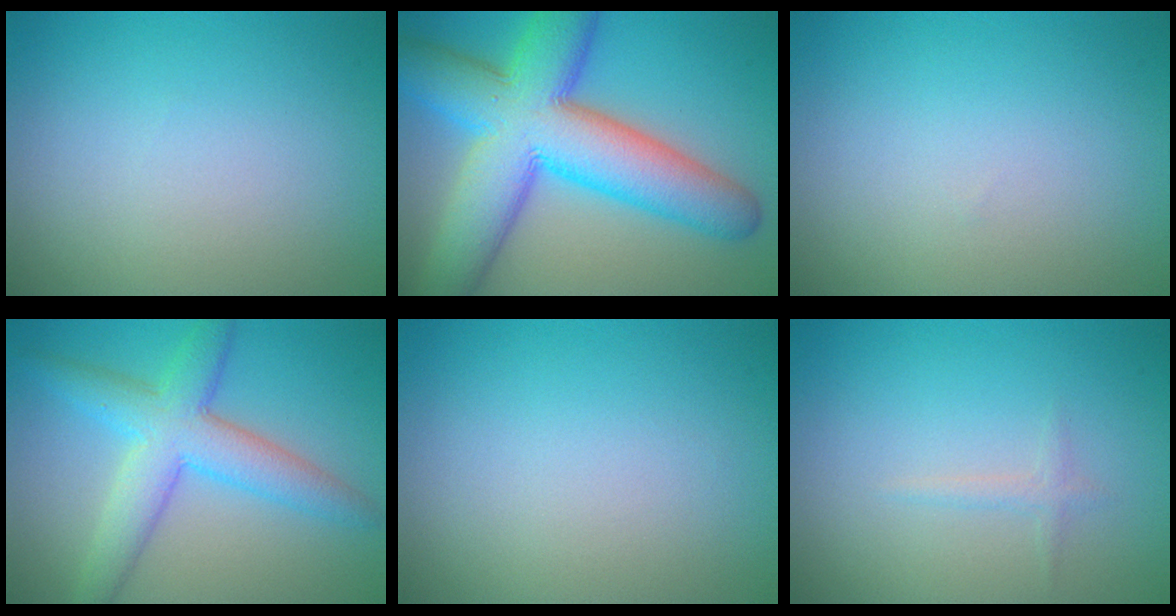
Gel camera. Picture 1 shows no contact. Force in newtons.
{"total": 12.8, "press": 12.8, "slide": 0.3}
{"total": 0.0}
{"total": 5.9, "press": 5.9, "slide": 0.2}
{"total": 0.0}
{"total": 0.8, "press": 0.8, "slide": 0.1}